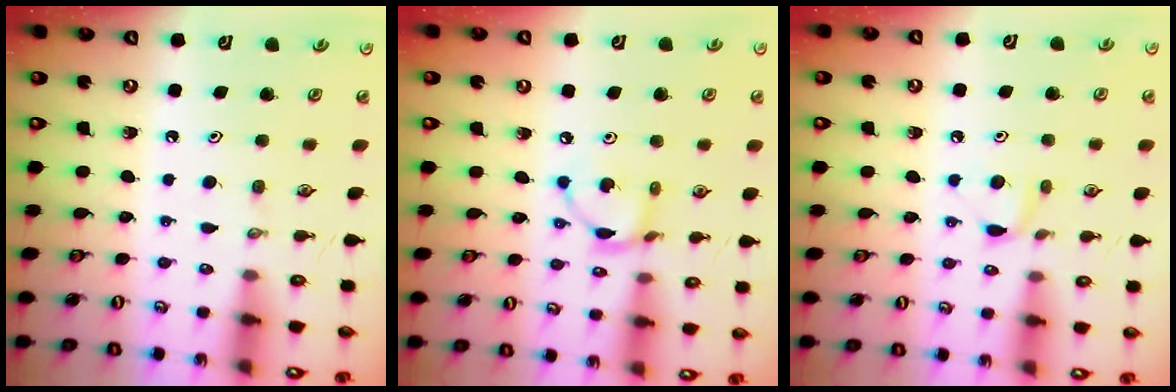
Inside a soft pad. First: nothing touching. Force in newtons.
{"total": 5.7, "press": 5.7, "slide": 0.1}
{"total": 5.3, "press": 5.3, "slide": 0.7}